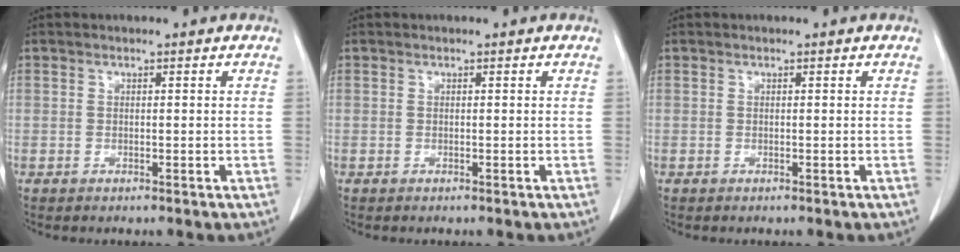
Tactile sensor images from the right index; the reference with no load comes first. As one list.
[{"total": 0.0}, {"total": 0.0}]